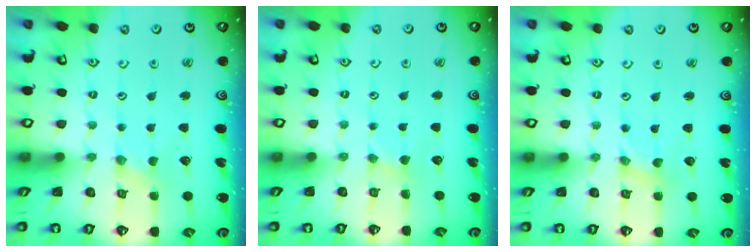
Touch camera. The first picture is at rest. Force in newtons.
{"total": 1.5, "press": 1.5, "slide": 0.2}
{"total": 0.0}